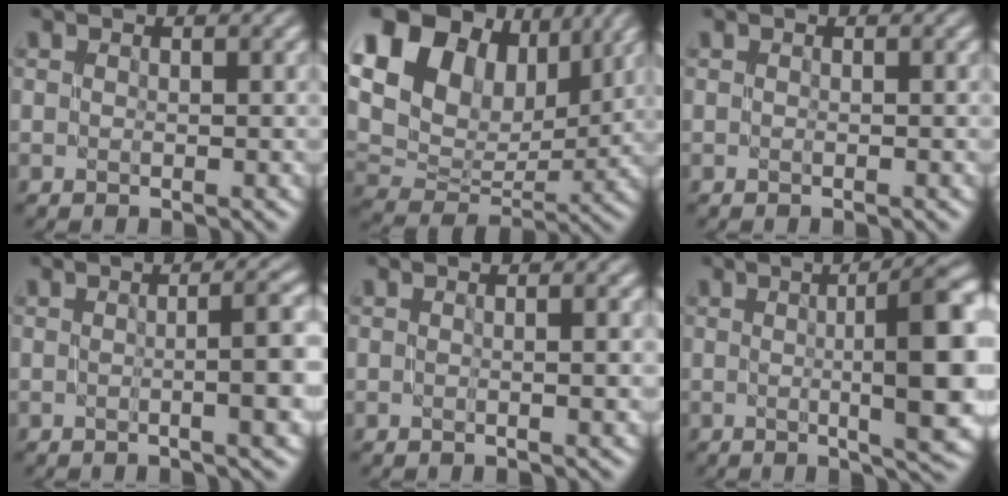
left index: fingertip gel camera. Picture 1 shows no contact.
{"total": 16.2, "force": [7.5, 10.8, 9.6], "torque": [-0.198, 0.044, 0.128]}
{"total": 0.0}
{"total": 6.1, "force": [-0.1, 1.7, 5.8], "torque": [-0.059, 0.008, 0.000]}
{"total": 1.9, "force": [0.0, 0.5, 1.8], "torque": [-0.021, 0.001, -0.004]}
{"total": 12.0, "force": [0.5, 3.0, 11.6], "torque": [-0.120, 0.009, 0.007]}